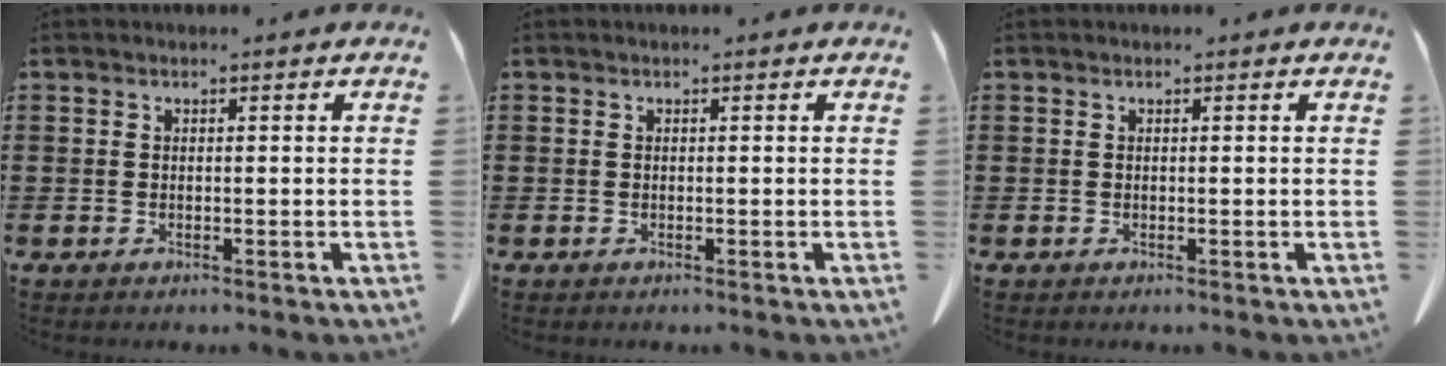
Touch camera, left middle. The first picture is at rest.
{"total": 0.0}
{"total": 0.0}